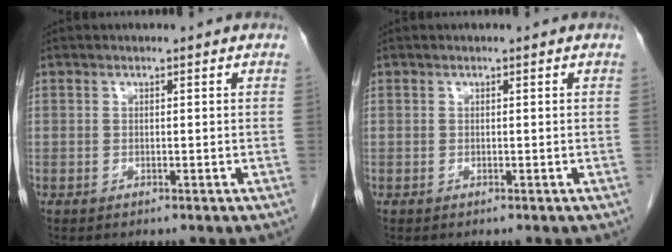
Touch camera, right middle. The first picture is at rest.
{"total": 0.0}